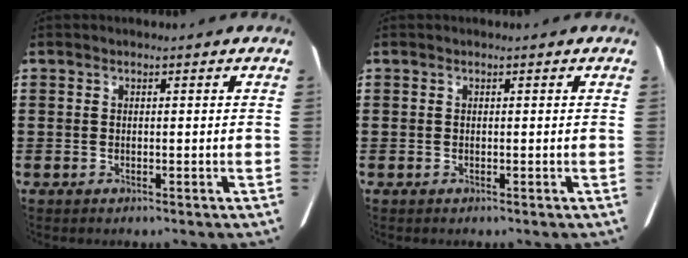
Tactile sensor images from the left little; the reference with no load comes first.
{"total": 0.0}